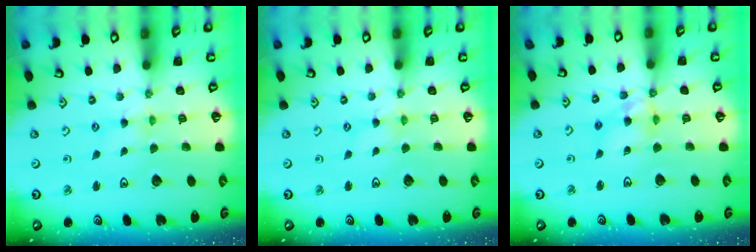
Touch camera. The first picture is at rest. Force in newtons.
{"total": 0.0}
{"total": 10.4, "press": 10.3, "slide": 1.1}